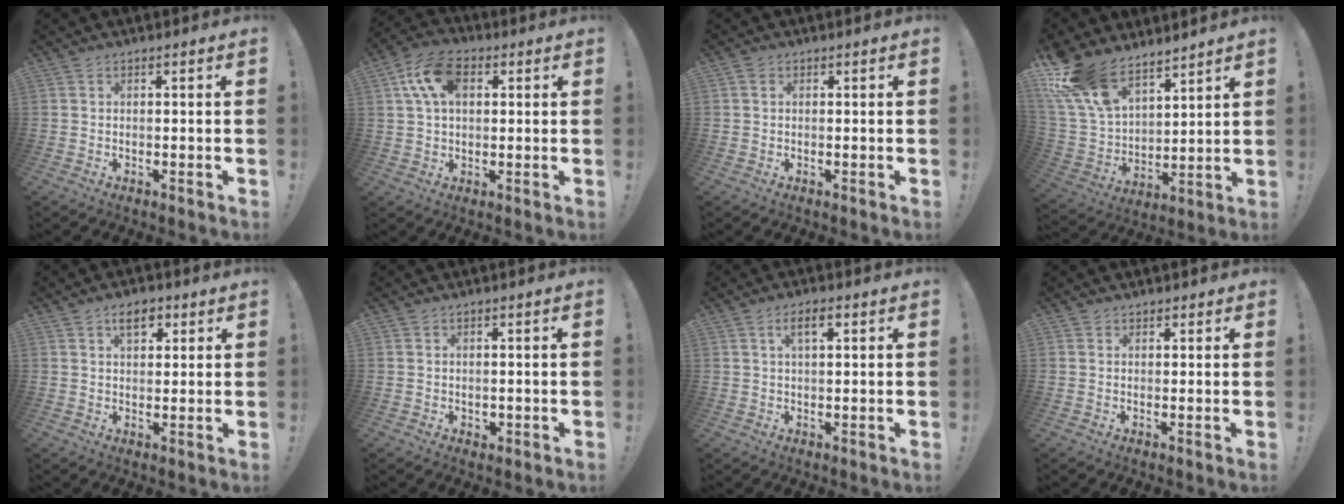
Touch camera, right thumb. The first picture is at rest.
{"total": 12.3, "force": [4.0, 7.4, 8.9], "torque": [-0.160, 0.008, 0.078]}
{"total": 1.1, "force": [0.4, 0.8, 0.5], "torque": [-0.016, 0.005, 0.009]}
{"total": 16.3, "force": [12.0, 8.4, 7.1], "torque": [-0.148, -0.077, 0.231]}
{"total": 5.0, "force": [2.5, 2.7, 3.4], "torque": [-0.039, -0.004, 0.041]}
{"total": 1.1, "force": [0.3, 1.0, 0.2], "torque": [0.002, -0.001, 0.005]}
{"total": 4.4, "force": [1.7, 1.6, 3.7], "torque": [-0.063, 0.001, 0.025]}
{"total": 0.8, "force": [0.6, 0.5, 0.0], "torque": [0.011, -0.003, 0.011]}